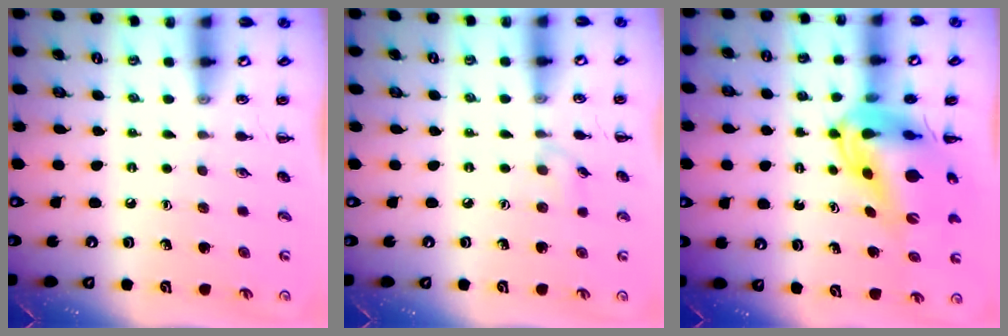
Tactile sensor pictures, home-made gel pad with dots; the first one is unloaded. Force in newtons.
{"total": 3.1, "press": 2.9, "slide": 1.1}
{"total": 10.2, "press": 9.6, "slide": 3.5}